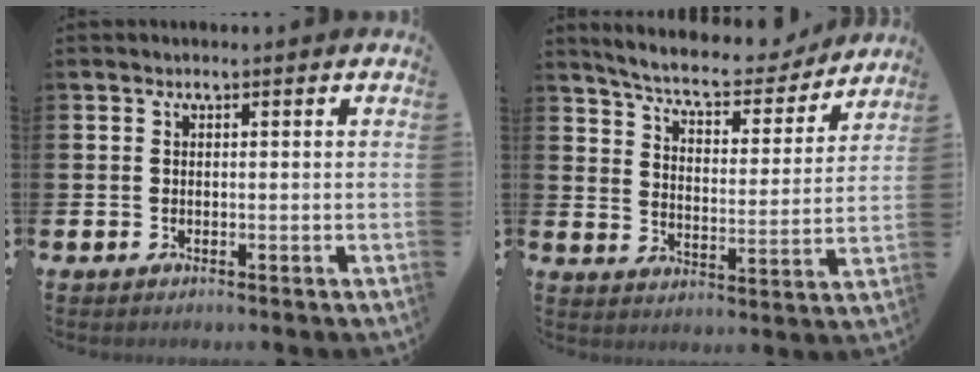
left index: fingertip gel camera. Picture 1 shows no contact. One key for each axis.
{"total": 7.3, "fx": 6.8, "fy": 1.4, "fz": 2.3, "tx": -0.074, "ty": -0.046, "tz": 0.113}